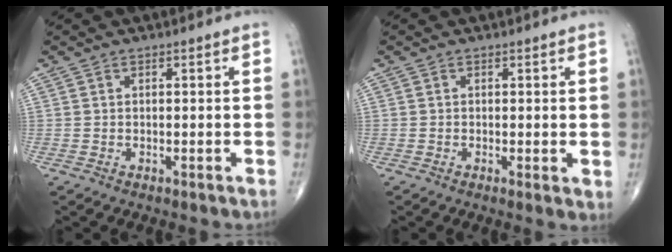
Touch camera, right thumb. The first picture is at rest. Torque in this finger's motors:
{"motor_torque": [-0.07, 0.07, 0.03, 0.04, -0.04]}